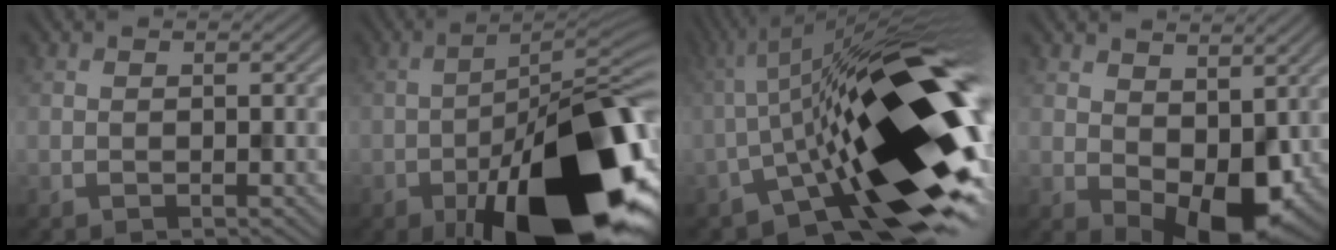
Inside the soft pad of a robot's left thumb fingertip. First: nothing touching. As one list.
[{"total": 20.4, "force": [-9.7, 8.1, 16.0], "torque": [-0.239, -0.021, -0.157]}, {"total": 21.8, "force": [-5.8, 7.5, 19.6], "torque": [-0.304, 0.013, -0.113]}, {"total": 9.2, "force": [0.5, 5.8, 7.1], "torque": [-0.113, -0.024, 0.017]}]